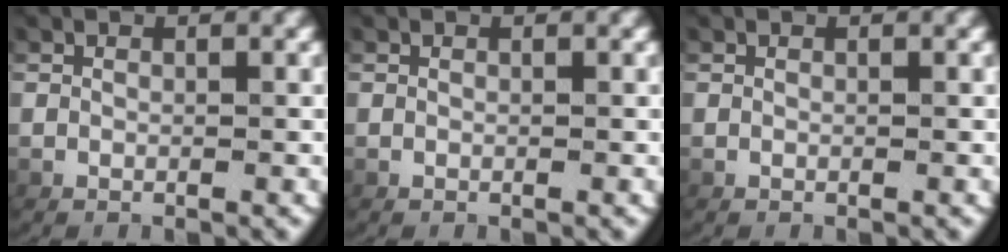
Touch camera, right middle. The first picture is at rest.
{"total": 0.0}
{"total": 0.0}